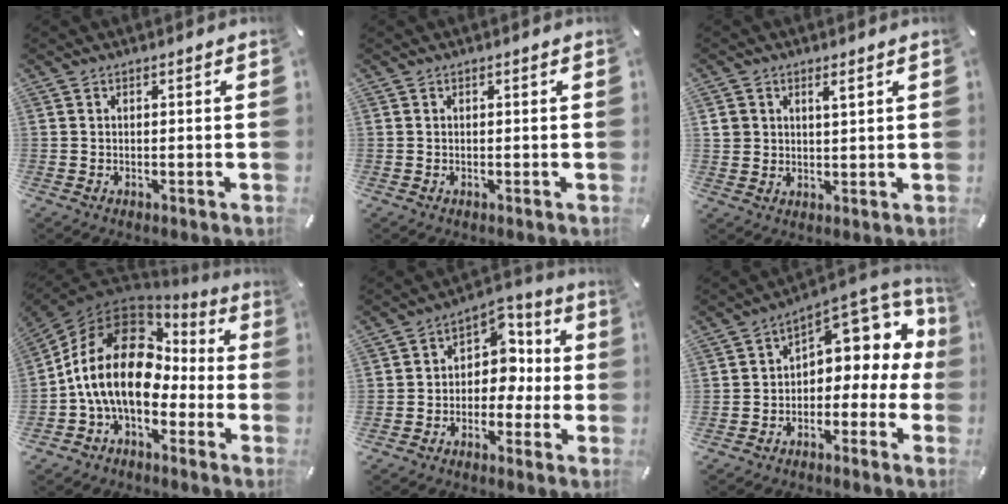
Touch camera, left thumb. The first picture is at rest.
{"total": 0.0}
{"total": 3.0, "force": [1.6, 2.3, 1.1], "torque": [-0.021, 0.000, 0.028]}
{"total": 19.5, "force": [-0.7, 13.7, 13.9], "torque": [-0.292, 0.016, -0.010]}
{"total": 8.4, "force": [-0.9, 7.4, 3.9], "torque": [-0.052, 0.006, -0.016]}
{"total": 9.0, "force": [4.2, 5.8, 5.5], "torque": [-0.072, -0.043, 0.072]}